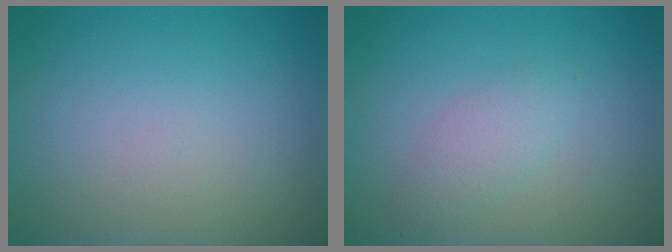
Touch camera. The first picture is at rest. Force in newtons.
{"total": 1.9, "press": 1.9, "slide": 0.2}